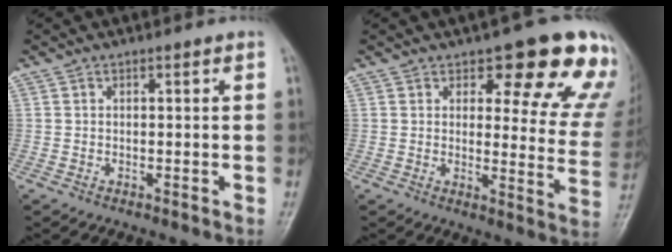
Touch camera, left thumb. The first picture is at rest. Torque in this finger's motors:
{"motor_torque": [0.70, 0.73, 0.29, -0.25, 0.08]}